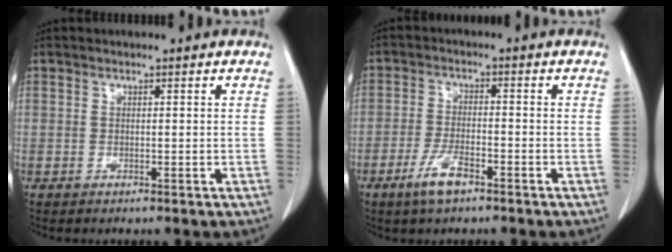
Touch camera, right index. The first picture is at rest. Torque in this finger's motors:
{"motor_torque": [-0.07, 0.03, 0.08, 0.02]}